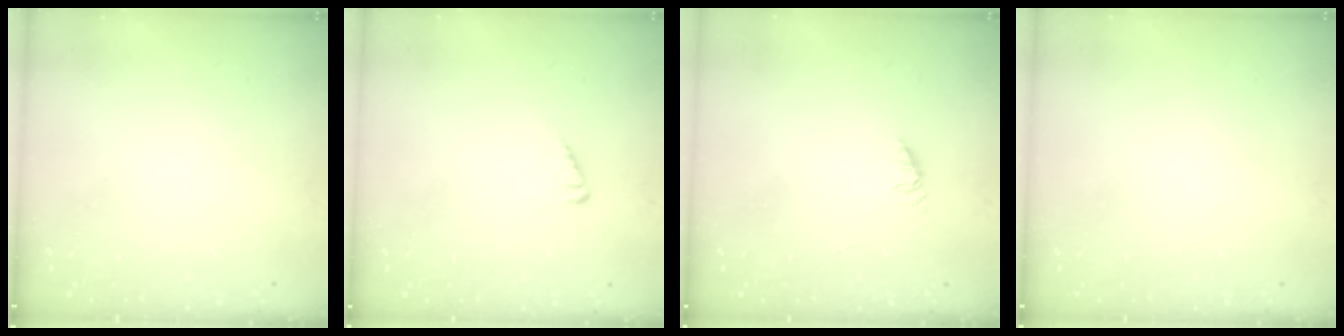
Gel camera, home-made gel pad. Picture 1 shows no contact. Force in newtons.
{"total": 2.7, "press": 2.7, "slide": 0.3}
{"total": 1.6, "press": 1.6, "slide": 0.4}
{"total": 0.0}